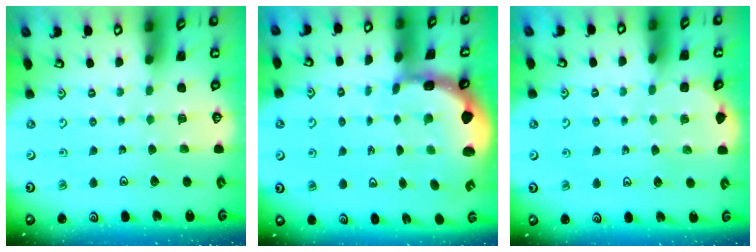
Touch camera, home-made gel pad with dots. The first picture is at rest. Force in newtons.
{"total": 2.1, "press": 1.9, "slide": 1.0}
{"total": 2.2, "press": 2.2, "slide": 0.3}